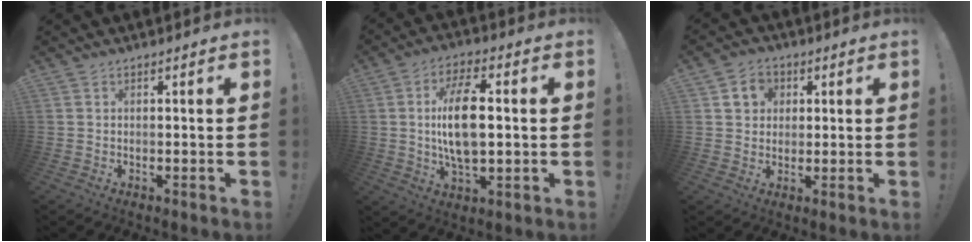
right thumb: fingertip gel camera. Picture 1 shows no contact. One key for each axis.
{"total": 13.9, "fx": 1.1, "fy": 6.3, "fz": 12.4, "tx": -0.227, "ty": -0.002, "tz": 0.014}
{"total": 6.8, "fx": 2.2, "fy": 5.9, "fz": 2.4, "tx": -0.032, "ty": 0.000, "tz": 0.045}